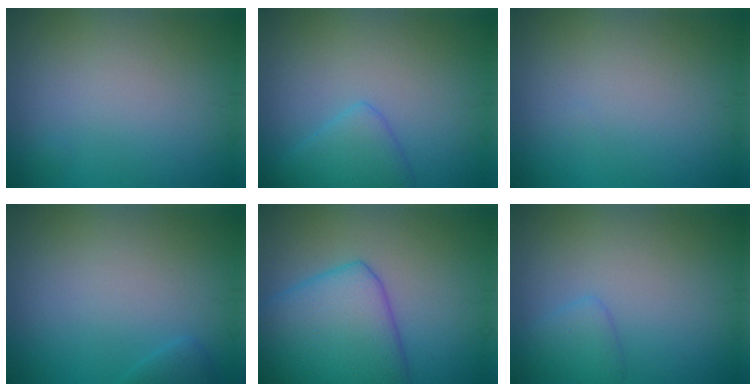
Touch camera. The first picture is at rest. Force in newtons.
{"total": 2.8, "press": 2.8, "slide": 0.1}
{"total": 0.0}
{"total": 0.9, "press": 0.9, "slide": 0.1}
{"total": 8.1, "press": 8.0, "slide": 0.5}
{"total": 1.7, "press": 1.7, "slide": 0.2}